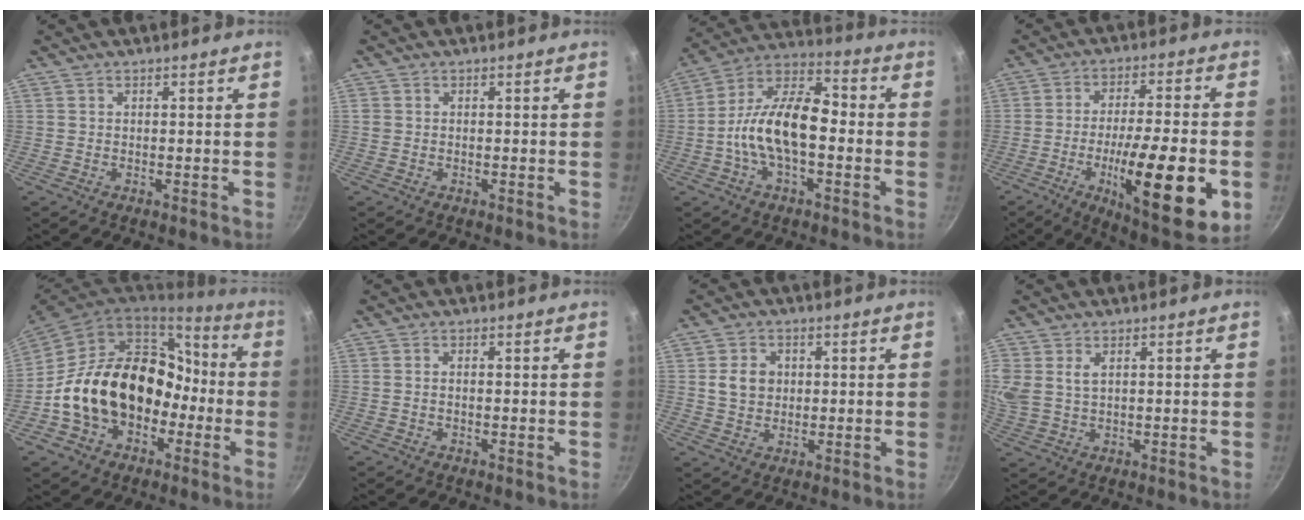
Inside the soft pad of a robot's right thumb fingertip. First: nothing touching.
{"total": 0.8, "force": [0.0, 0.8, 0.2], "torque": [-0.003, 0.002, -0.001]}
{"total": 15.7, "force": [-2.3, 8.1, 13.2], "torque": [-0.219, 0.046, -0.062]}
{"total": 21.9, "force": [-6.3, 5.7, 20.2], "torque": [-0.294, 0.012, -0.095]}
{"total": 22.8, "force": [-4.2, 17.1, 14.5], "torque": [-0.220, 0.075, -0.055]}
{"total": 0.7, "force": [-0.2, 0.3, 0.6], "torque": [-0.014, 0.006, -0.005]}
{"total": 5.4, "force": [0.8, 4.5, 2.9], "torque": [-0.034, 0.003, 0.011]}
{"total": 8.8, "force": [2.8, 6.2, 5.6], "torque": [-0.128, 0.008, 0.059]}